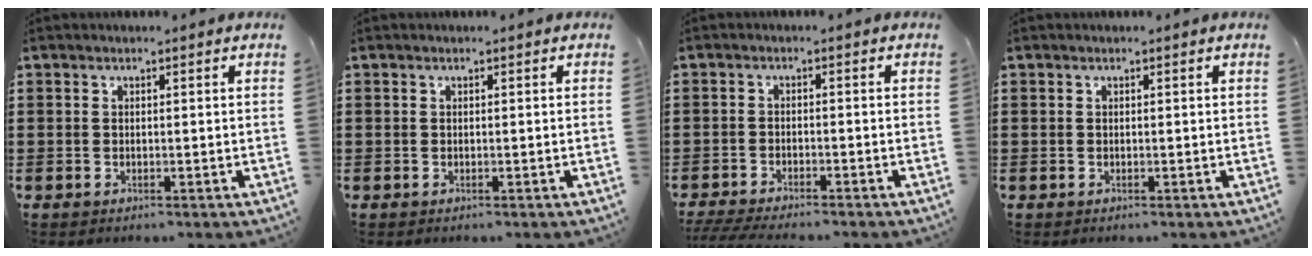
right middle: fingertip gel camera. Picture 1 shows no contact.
{"total": 0.0}
{"total": 3.0, "force": [-2.9, 0.0, 0.8], "torque": [-0.028, -0.006, -0.064]}
{"total": 0.0}